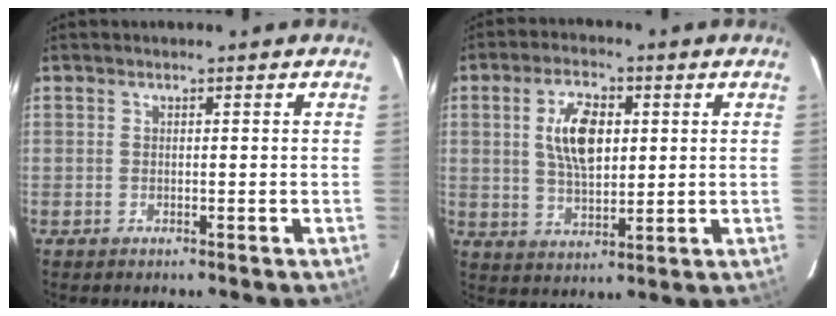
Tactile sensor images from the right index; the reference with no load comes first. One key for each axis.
{"total": 9.3, "fx": 2.1, "fy": 4.6, "fz": 7.8, "tx": -0.148, "ty": 0.010, "tz": 0.042}